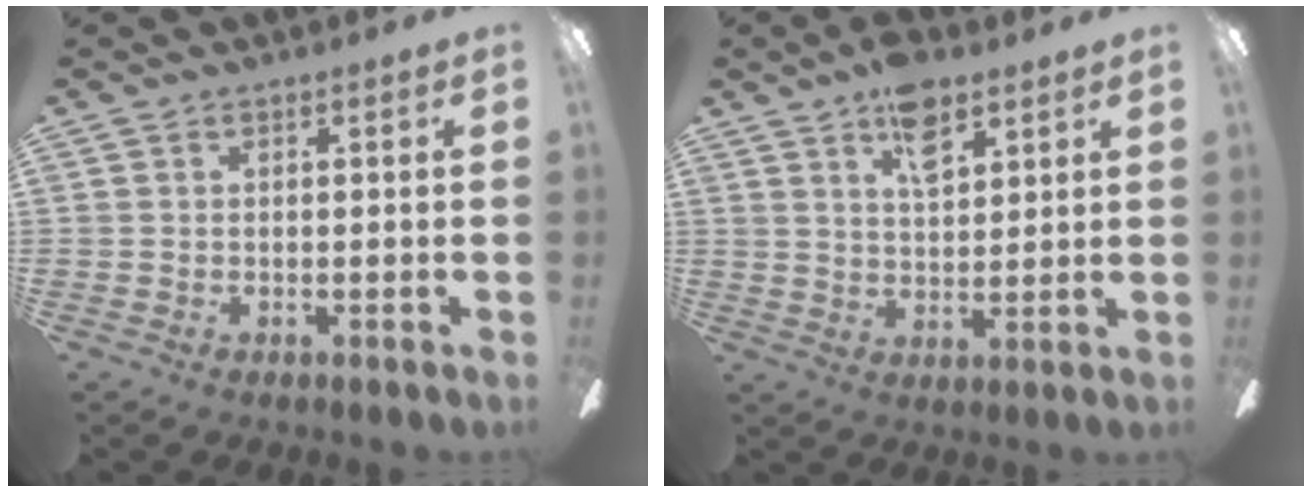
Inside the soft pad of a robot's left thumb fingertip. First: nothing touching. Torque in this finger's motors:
{"motor_torque": [0.99, 0.52, 0.61, -0.63, 0.04]}